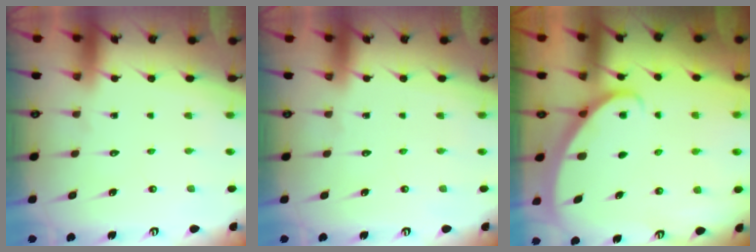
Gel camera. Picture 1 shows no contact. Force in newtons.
{"total": 0.0}
{"total": 2.1, "press": 2.1, "slide": 0.2}